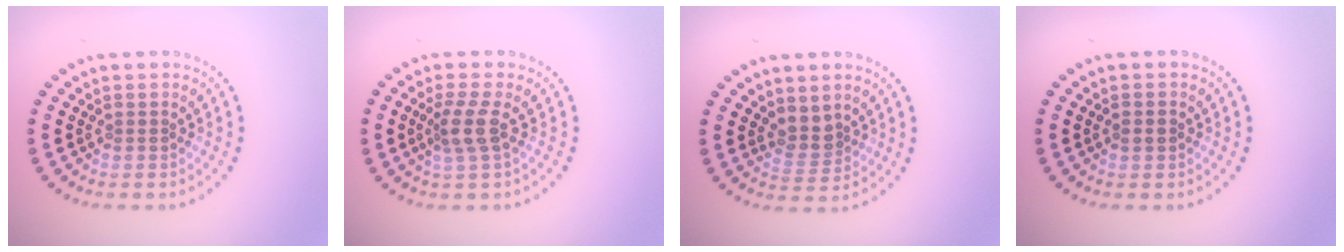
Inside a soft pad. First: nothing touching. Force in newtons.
{"total": 2.5, "press": 2.0, "slide": 1.6}
{"total": 2.2, "press": 1.7, "slide": 1.4}
{"total": 1.1, "press": 1.1, "slide": 0.1}